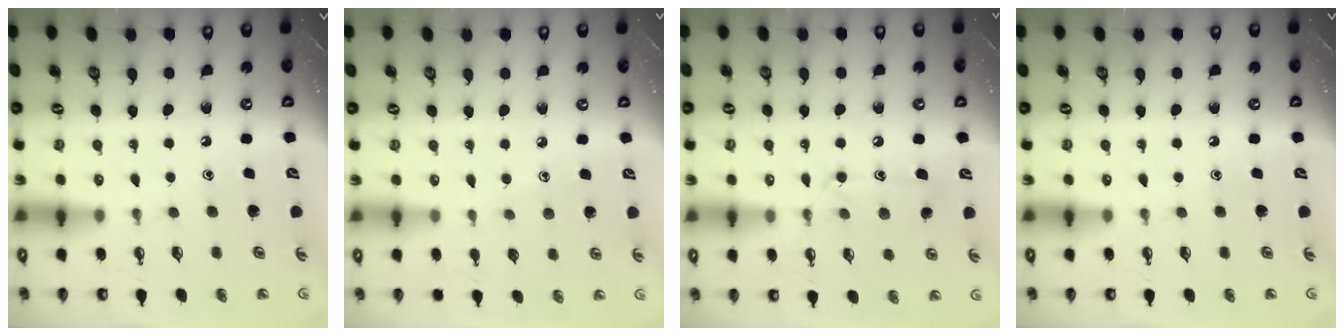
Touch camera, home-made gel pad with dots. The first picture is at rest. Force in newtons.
{"total": 2.9, "press": 2.8, "slide": 0.2}
{"total": 11.7, "press": 11.7, "slide": 0.9}
{"total": 0.0}